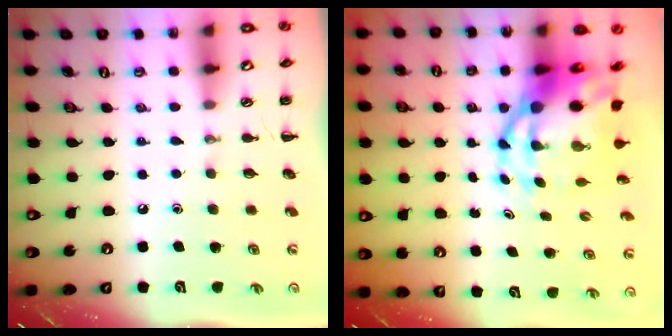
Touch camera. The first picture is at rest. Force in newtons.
{"total": 11.5, "press": 11.1, "slide": 3.2}